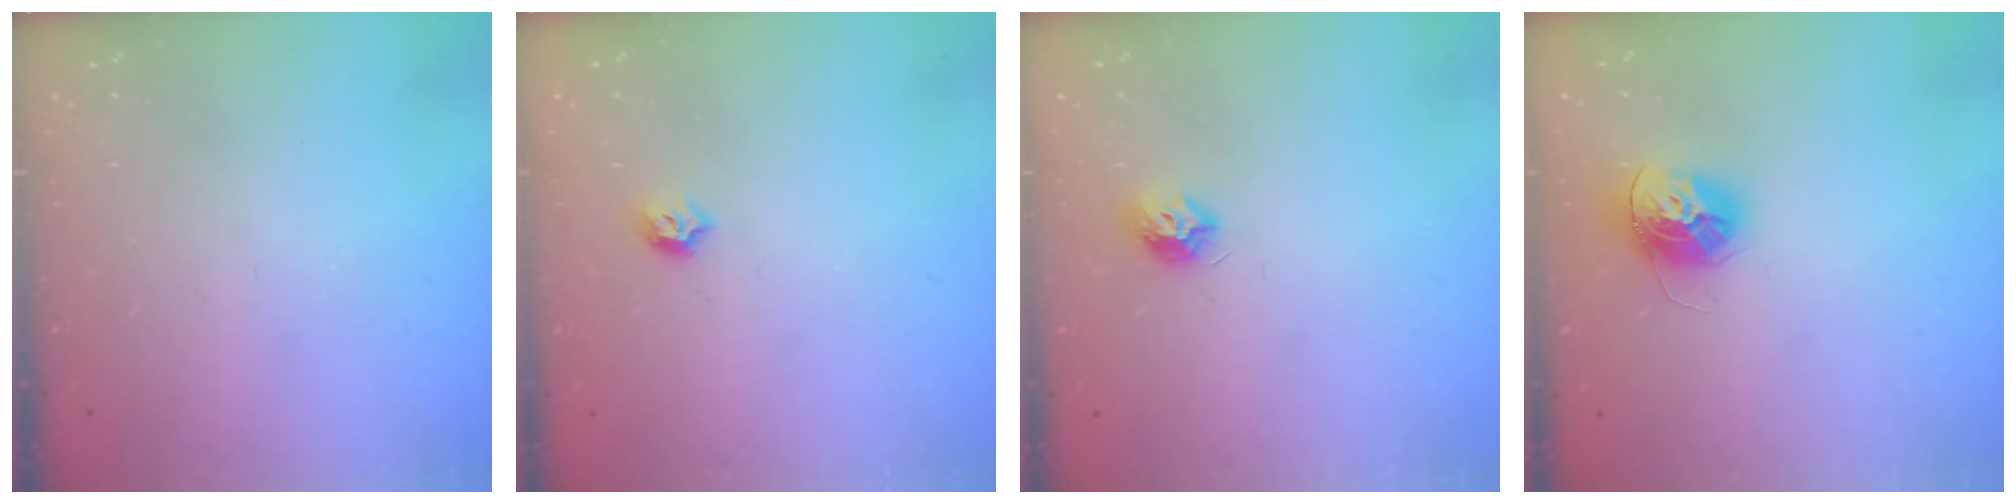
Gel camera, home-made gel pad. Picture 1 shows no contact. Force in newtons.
{"total": 4.9, "press": 4.8, "slide": 0.9}
{"total": 7.5, "press": 7.5, "slide": 0.1}
{"total": 12.8, "press": 12.7, "slide": 1.3}